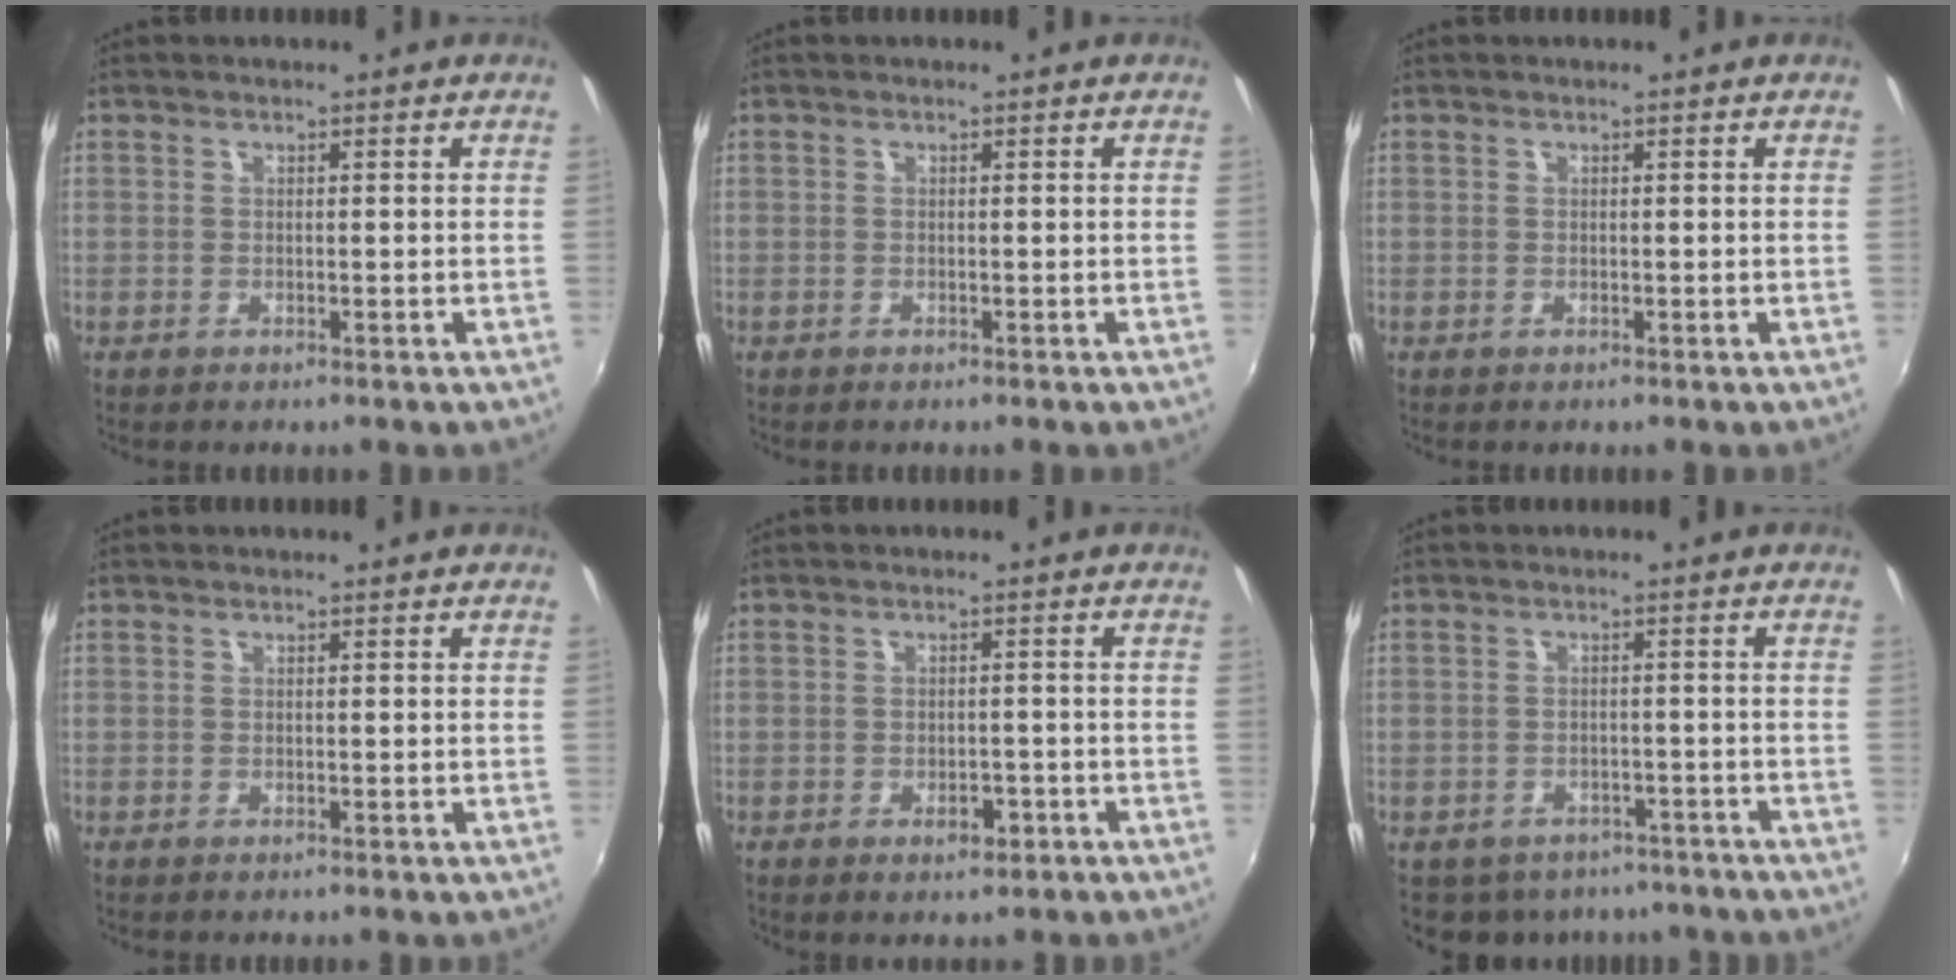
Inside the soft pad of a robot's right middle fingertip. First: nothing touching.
{"total": 0.0}
{"total": 0.0}
{"total": 0.0}
{"total": 3.1, "force": [-1.8, 1.9, 1.8], "torque": [-0.032, -0.004, -0.021]}
{"total": 9.2, "force": [-6.9, 5.4, 2.8], "torque": [-0.067, -0.005, -0.084]}